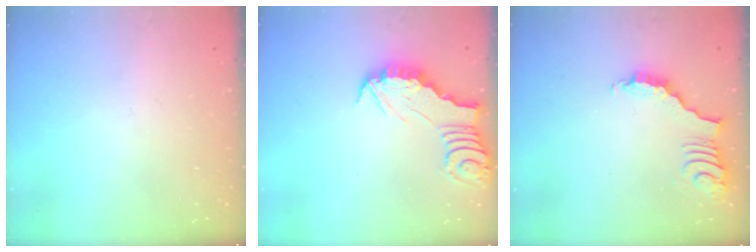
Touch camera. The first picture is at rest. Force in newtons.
{"total": 3.0, "press": 3.0, "slide": 0.3}
{"total": 3.5, "press": 3.4, "slide": 0.7}